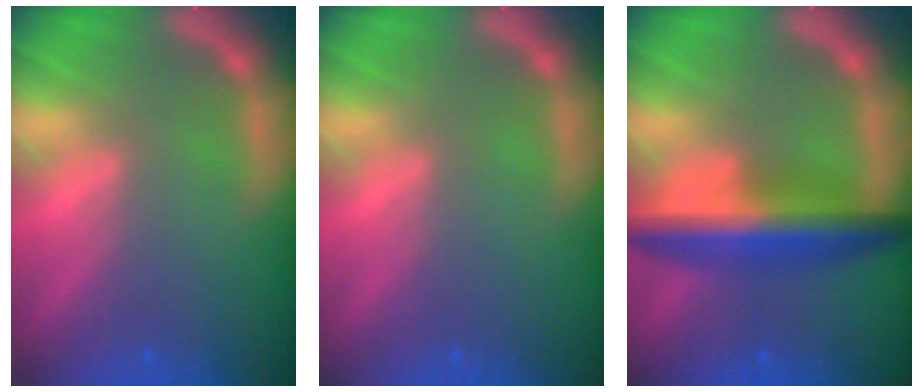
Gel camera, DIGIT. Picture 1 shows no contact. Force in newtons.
{"total": 0.0}
{"total": 7.4}